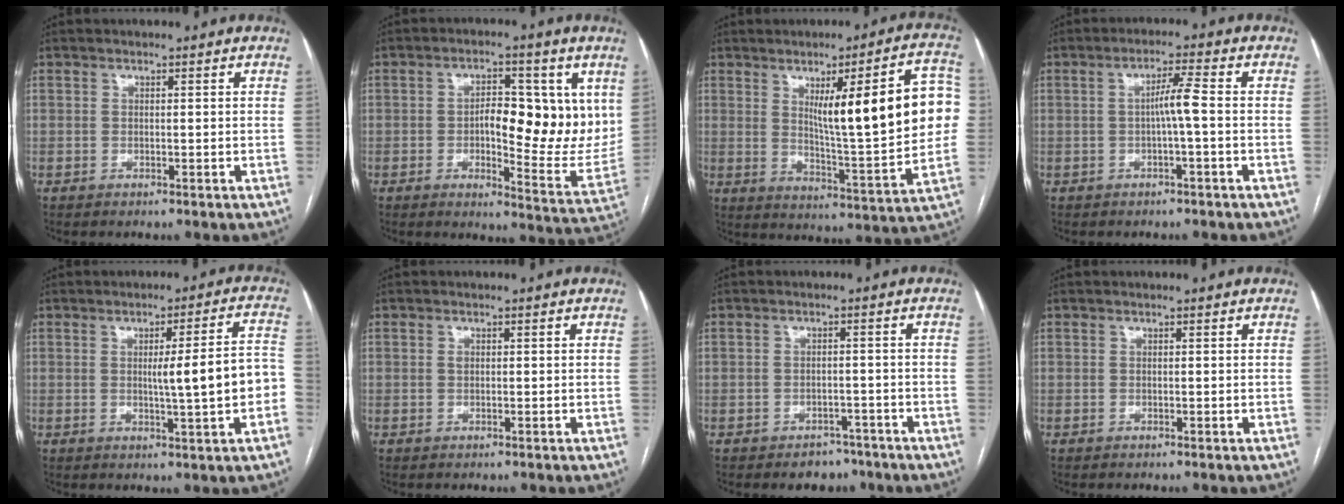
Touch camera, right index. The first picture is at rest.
{"total": 13.5, "force": [2.3, 5.3, 12.3], "torque": [-0.152, 0.006, 0.038]}
{"total": 18.7, "force": [3.6, 2.0, 18.2], "torque": [-0.245, 0.009, 0.054]}
{"total": 3.7, "force": [-0.5, -0.3, 3.7], "torque": [-0.064, 0.009, -0.006]}
{"total": 9.1, "force": [-1.0, 0.1, 9.1], "torque": [-0.120, 0.014, -0.013]}
{"total": 0.9, "force": [0.2, 0.5, 0.7], "torque": [-0.015, 0.004, 0.005]}
{"total": 3.7, "force": [-2.7, 2.4, 0.7], "torque": [-0.004, 0.012, -0.032]}
{"total": 0.0}